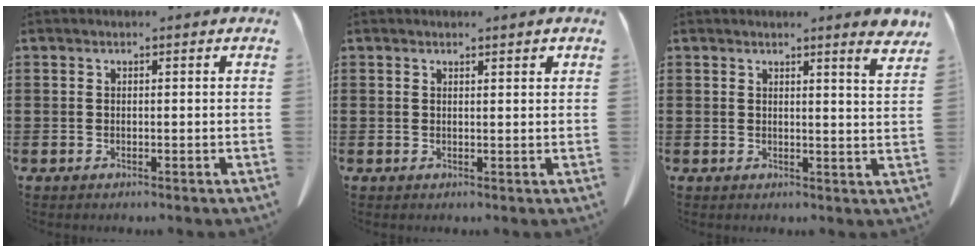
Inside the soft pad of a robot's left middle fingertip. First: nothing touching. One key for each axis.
{"total": 1.1, "fx": 1.0, "fy": 0.0, "fz": 0.4, "tx": -0.009, "ty": 0.000, "tz": 0.019}
{"total": 3.6, "fx": 3.3, "fy": -0.7, "fz": 1.2, "tx": -0.025, "ty": -0.019, "tz": 0.058}